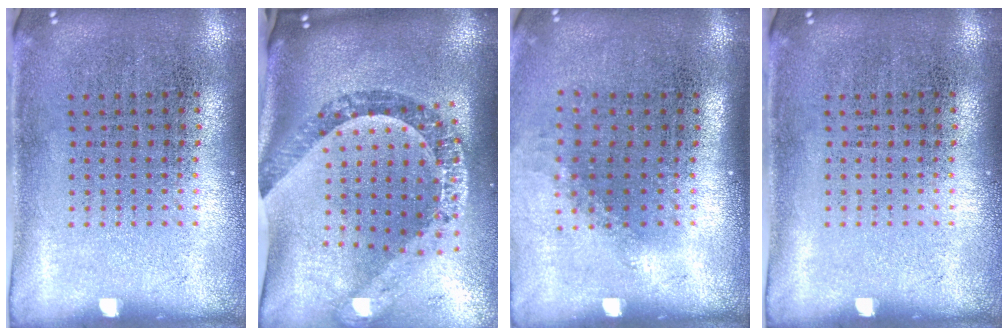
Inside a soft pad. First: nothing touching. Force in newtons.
{"total": 2.4, "press": 1.9, "slide": 1.5}
{"total": 1.1, "press": 0.9, "slide": 0.7}
{"total": 0.0}